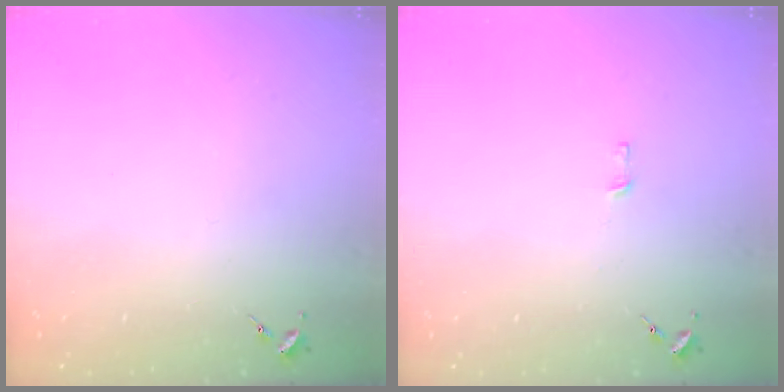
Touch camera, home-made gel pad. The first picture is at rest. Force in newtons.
{"total": 3.0, "press": 3.0, "slide": 0.2}